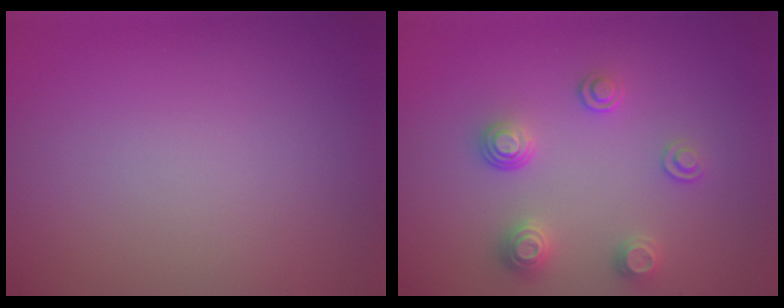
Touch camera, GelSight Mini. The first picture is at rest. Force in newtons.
{"total": 2.6, "press": 2.6, "slide": 0.6}